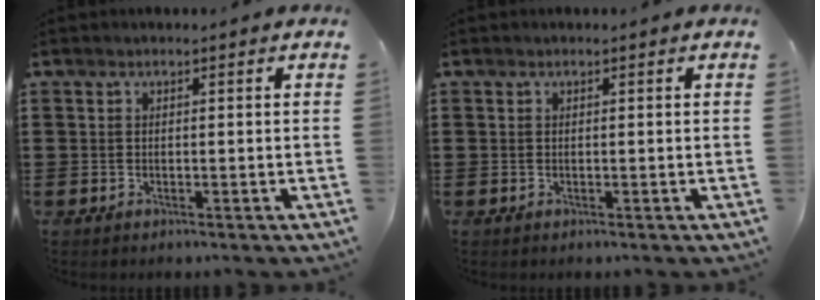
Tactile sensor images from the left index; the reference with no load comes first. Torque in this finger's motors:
{"motor_torque": [0.00, 0.00, 0.00, -0.01]}